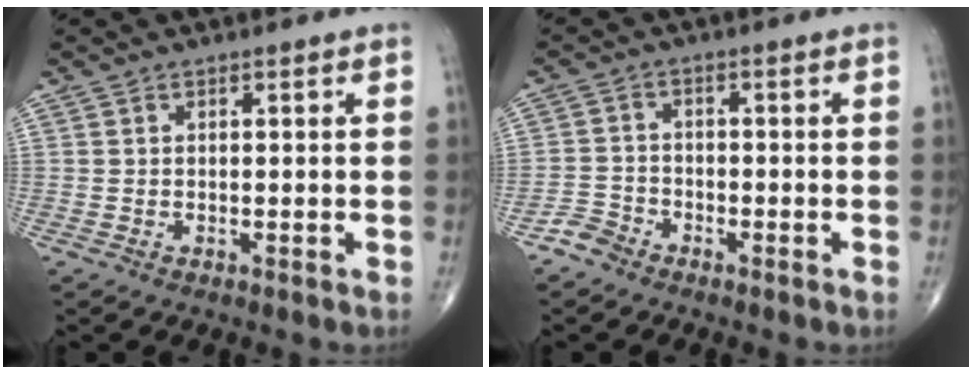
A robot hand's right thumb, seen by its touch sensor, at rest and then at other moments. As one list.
[{"total": 3.1, "force": [-2.5, 1.8, 0.3], "torque": [0.000, 0.011, -0.056]}]